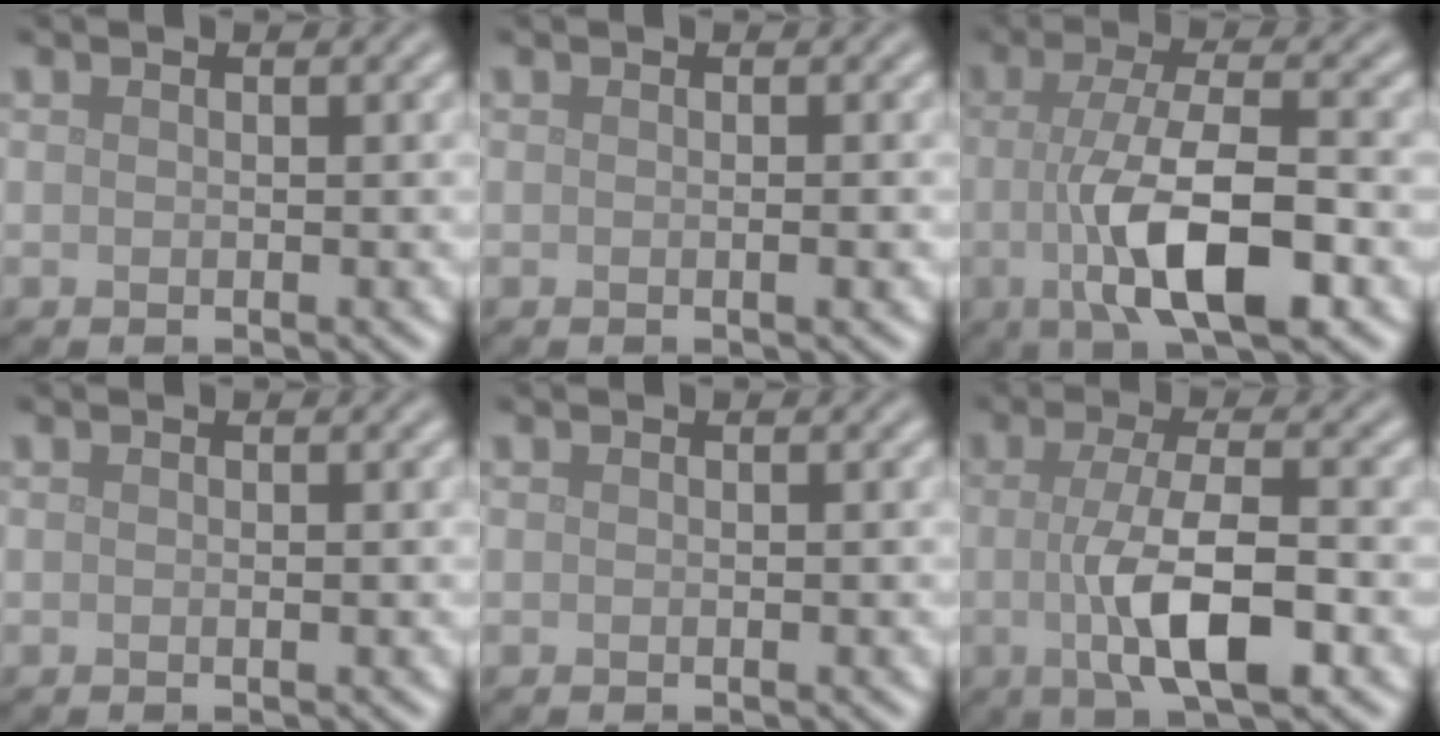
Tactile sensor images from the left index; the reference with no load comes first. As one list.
[{"total": 0.7, "force": [-0.1, 0.0, 0.7], "torque": [-0.011, 0.000, -0.001]}, {"total": 8.7, "force": [-1.7, 2.5, 8.2], "torque": [-0.136, -0.002, -0.030]}, {"total": 0.0}, {"total": 0.0}, {"total": 7.1, "force": [-1.1, 2.0, 6.7], "torque": [-0.116, -0.004, -0.020]}]